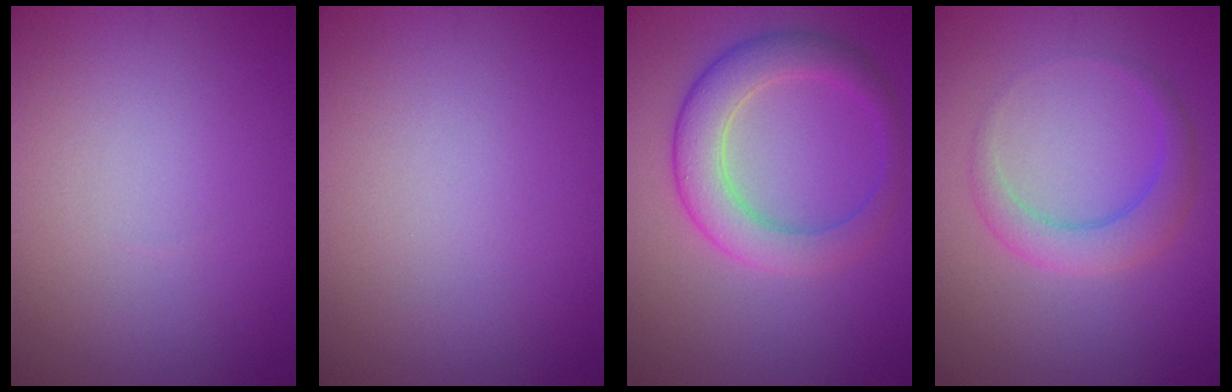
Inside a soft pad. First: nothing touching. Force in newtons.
{"total": 0.0}
{"total": 4.2, "press": 4.2, "slide": 0.5}
{"total": 2.8, "press": 2.8, "slide": 0.1}